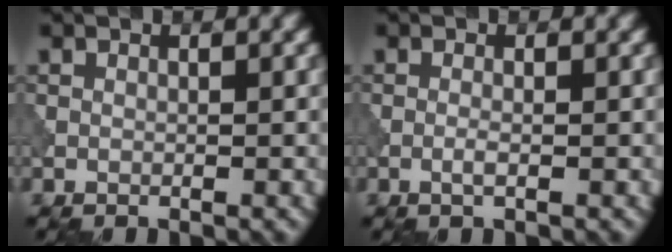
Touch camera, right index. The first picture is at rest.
{"total": 0.9, "force": [-0.3, 0.1, 0.8], "torque": [-0.018, -0.001, -0.009]}